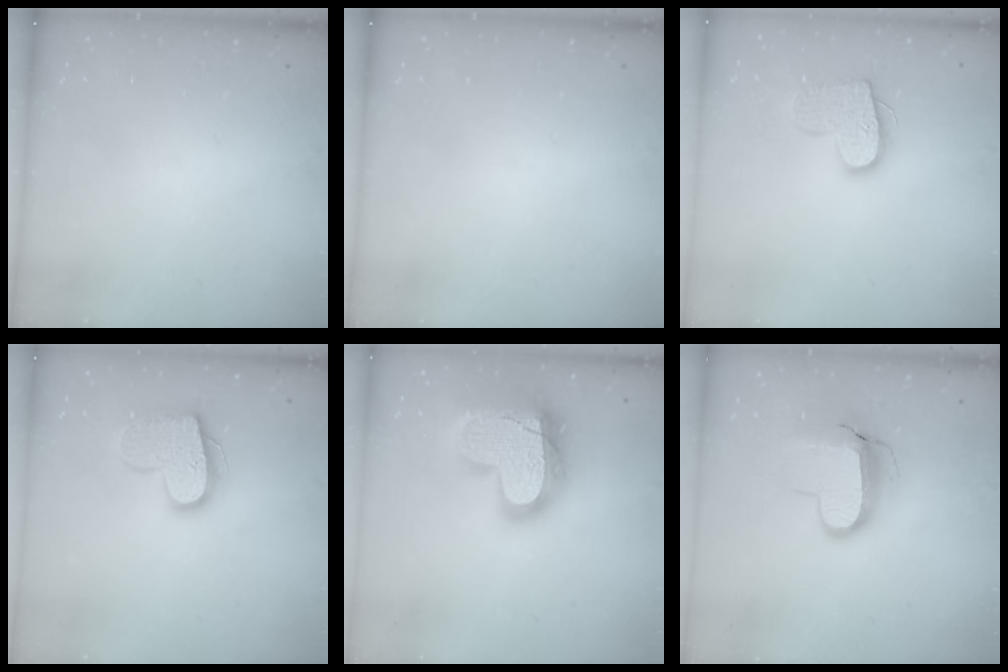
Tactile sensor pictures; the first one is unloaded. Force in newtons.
{"total": 0.0}
{"total": 13.0, "press": 13.0, "slide": 0.9}
{"total": 14.8, "press": 14.8, "slide": 1.0}
{"total": 26.4, "press": 26.3, "slide": 2.0}
{"total": 12.8, "press": 12.8, "slide": 1.0}